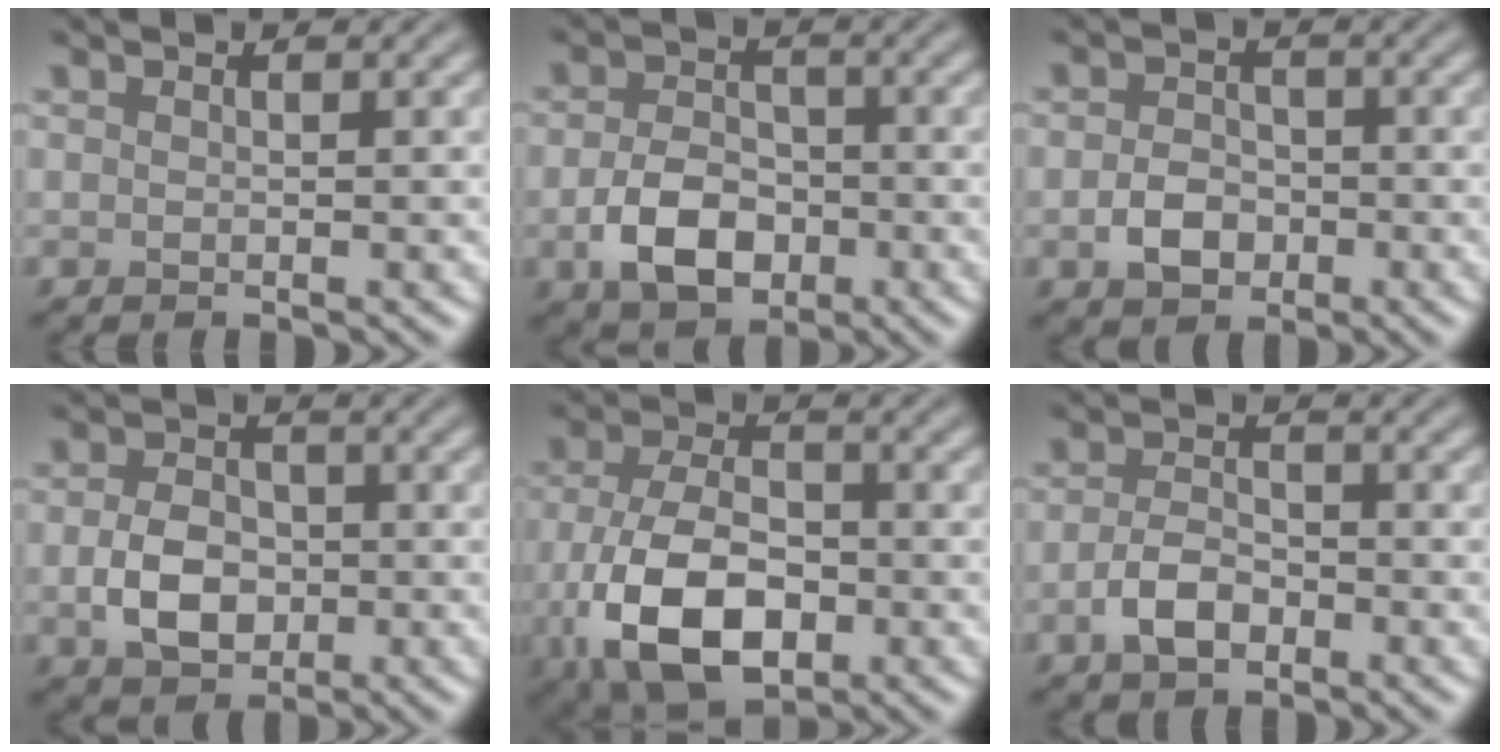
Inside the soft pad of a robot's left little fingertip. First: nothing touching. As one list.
[{"total": 5.3, "force": [-1.9, 3.6, 3.4], "torque": [-0.065, -0.004, -0.038]}, {"total": 3.1, "force": [-1.1, 2.4, 1.7], "torque": [-0.028, 0.002, -0.027]}, {"total": 4.4, "force": [-1.0, 3.3, 2.9], "torque": [-0.059, -0.004, -0.020]}, {"total": 9.3, "force": [-2.9, 5.3, 7.1], "torque": [-0.164, -0.017, -0.059]}, {"total": 3.1, "force": [-1.5, 1.8, 2.1], "torque": [-0.041, 0.000, -0.034]}]